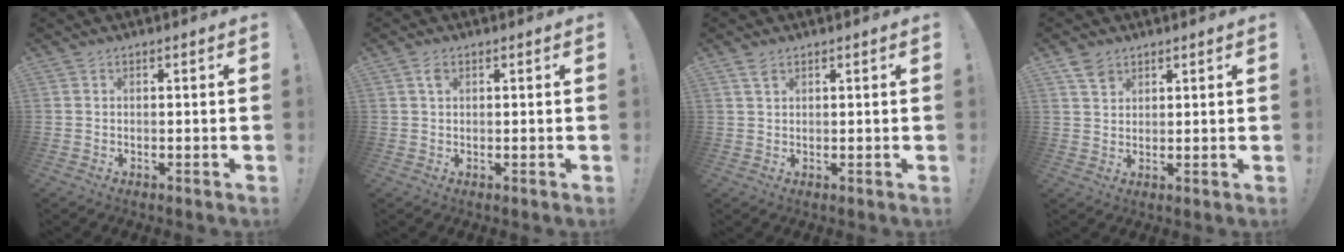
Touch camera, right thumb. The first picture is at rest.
{"total": 2.0, "force": [0.9, 1.1, 1.5], "torque": [-0.019, -0.002, 0.012]}
{"total": 2.5, "force": [1.6, 1.2, 1.5], "torque": [-0.019, -0.005, 0.027]}
{"total": 4.0, "force": [2.9, 2.4, 1.5], "torque": [-0.022, -0.011, 0.054]}